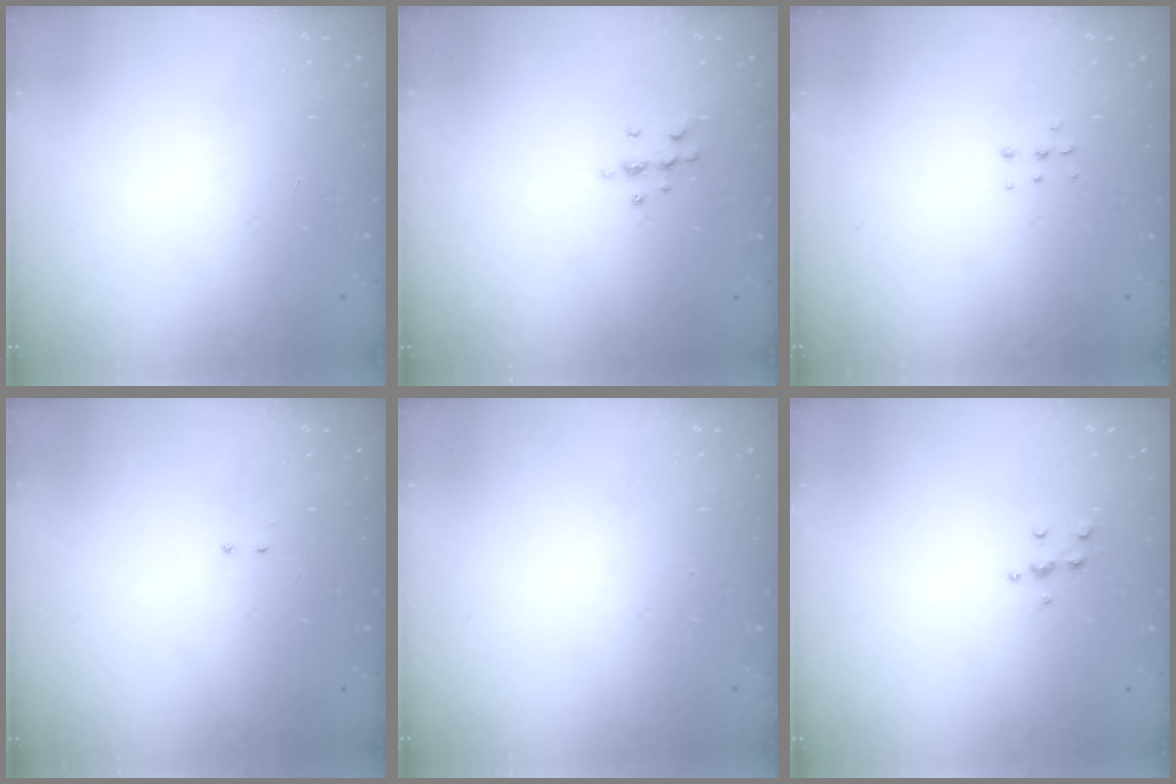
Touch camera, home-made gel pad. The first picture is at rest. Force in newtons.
{"total": 7.1, "press": 7.0, "slide": 1.3}
{"total": 4.0, "press": 4.0, "slide": 0.5}
{"total": 2.0, "press": 2.0, "slide": 0.4}
{"total": 0.0}
{"total": 4.8, "press": 4.7, "slide": 0.6}